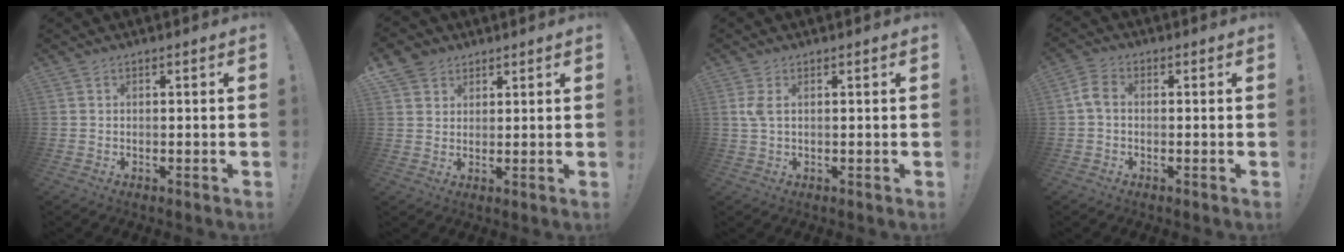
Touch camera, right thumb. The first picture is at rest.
{"total": 4.9, "force": [3.1, 3.8, 0.8], "torque": [-0.012, -0.014, 0.060]}
{"total": 2.9, "force": [0.7, 1.0, 2.6], "torque": [-0.043, 0.000, 0.011]}
{"total": 4.5, "force": [-0.2, 3.0, 3.4], "torque": [-0.065, 0.014, -0.001]}